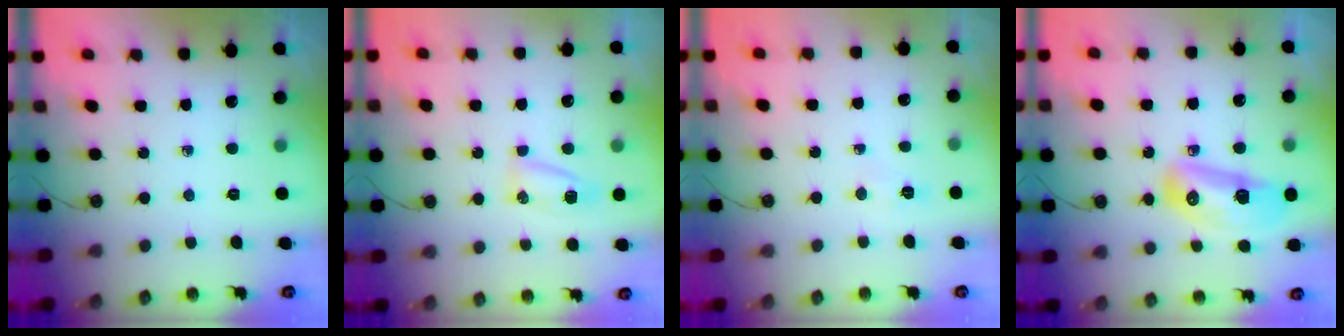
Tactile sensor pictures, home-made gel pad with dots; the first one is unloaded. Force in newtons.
{"total": 5.8, "press": 5.6, "slide": 1.6}
{"total": 21.3, "press": 6.8, "slide": 20.2}
{"total": 18.2, "press": 14.4, "slide": 11.0}